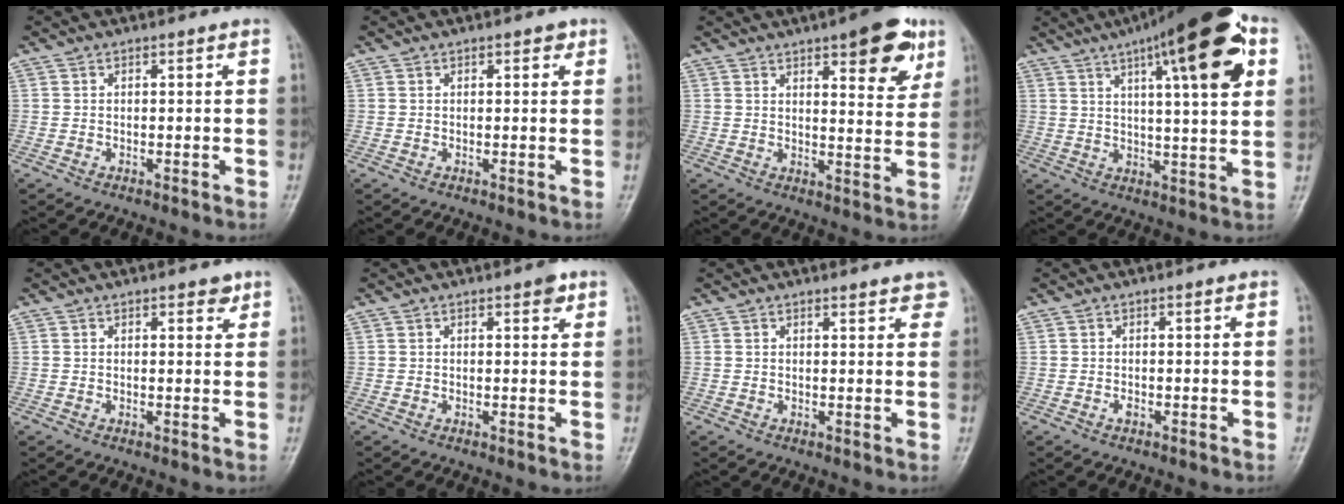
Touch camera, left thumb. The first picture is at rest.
{"total": 1.6, "force": [0.8, 0.8, 1.1], "torque": [-0.006, -0.001, 0.009]}
{"total": 11.8, "force": [6.6, 4.0, 9.0], "torque": [-0.084, -0.029, 0.083]}
{"total": 20.8, "force": [9.4, 4.9, 17.8], "torque": [-0.244, -0.005, 0.133]}
{"total": 2.3, "force": [1.5, 1.1, 1.4], "torque": [-0.006, -0.007, 0.018]}
{"total": 2.4, "force": [1.4, 1.0, 1.7], "torque": [-0.014, -0.004, 0.015]}
{"total": 3.7, "force": [2.9, 1.4, 1.8], "torque": [0.003, -0.008, 0.031]}
{"total": 0.8, "force": [-0.2, 0.4, 0.6], "torque": [-0.007, 0.000, -0.006]}